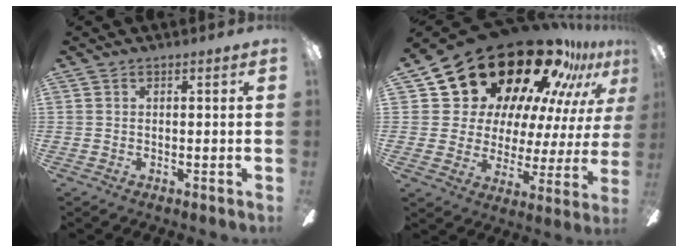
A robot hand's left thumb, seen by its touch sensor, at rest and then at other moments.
{"total": 26.5, "force": [19.8, 12.9, 11.9], "torque": [-0.181, -0.150, 0.355]}